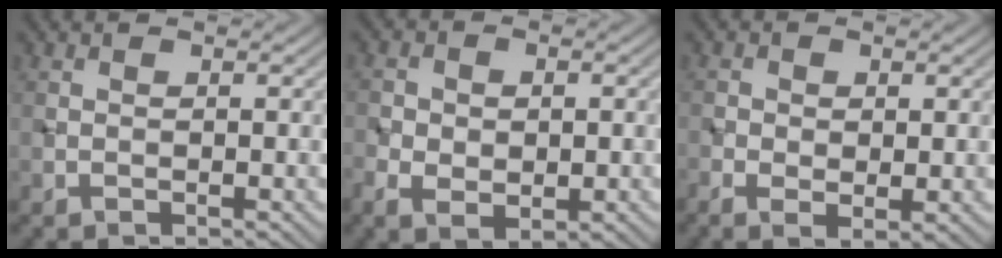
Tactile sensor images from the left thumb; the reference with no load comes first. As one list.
[{"total": 4.8, "force": [-1.2, 3.4, 3.2], "torque": [-0.054, -0.010, -0.011]}, {"total": 2.9, "force": [-0.4, 1.8, 2.2], "torque": [-0.046, -0.007, -0.007]}]